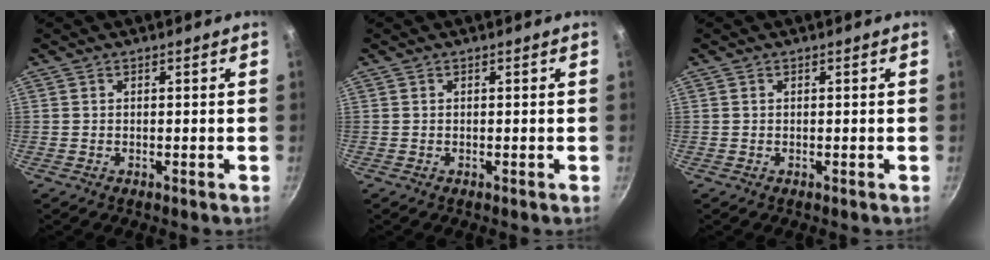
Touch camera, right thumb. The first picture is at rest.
{"total": 0.0}
{"total": 0.0}